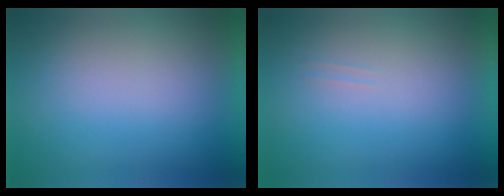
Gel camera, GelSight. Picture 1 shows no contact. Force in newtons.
{"total": 1.2}